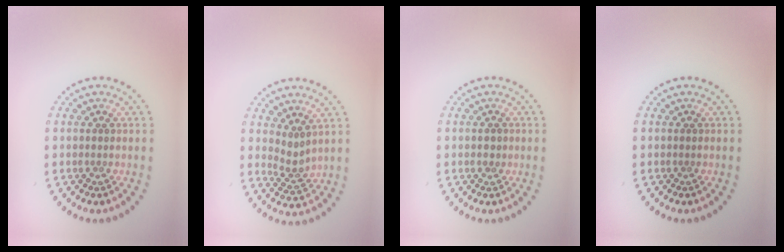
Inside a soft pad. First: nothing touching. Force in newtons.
{"total": 1.8, "press": 1.3, "slide": 1.3}
{"total": 0.8, "press": 0.8, "slide": 0.1}
{"total": 0.0}